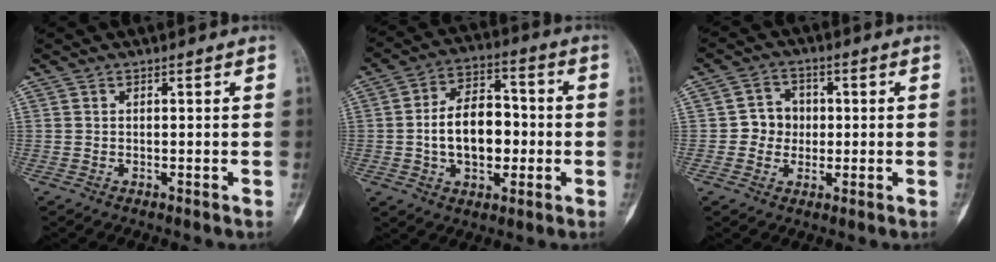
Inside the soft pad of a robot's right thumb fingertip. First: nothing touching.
{"total": 13.5, "force": [-1.3, 8.6, 10.3], "torque": [-0.142, 0.031, -0.024]}
{"total": 5.5, "force": [-0.1, 5.1, 1.9], "torque": [0.004, 0.011, -0.008]}